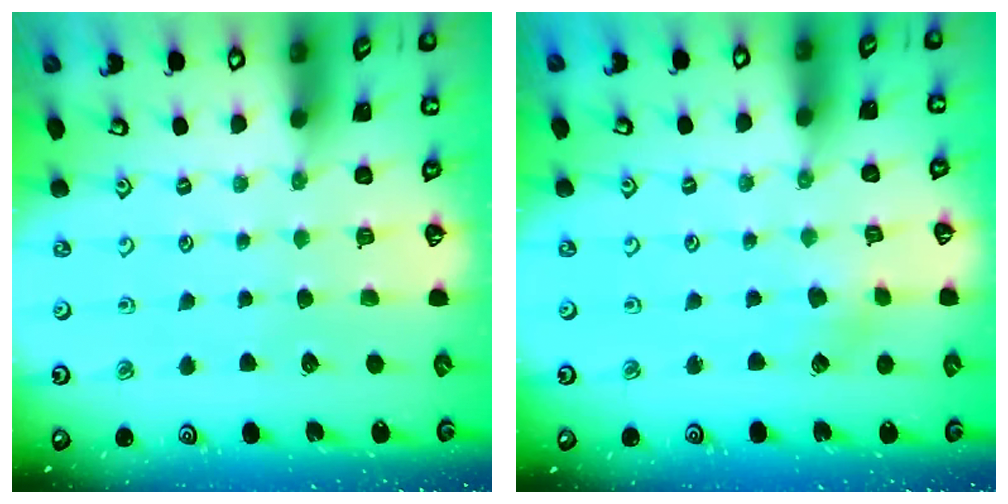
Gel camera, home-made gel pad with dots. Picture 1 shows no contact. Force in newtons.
{"total": 2.5, "press": 2.5, "slide": 0.4}